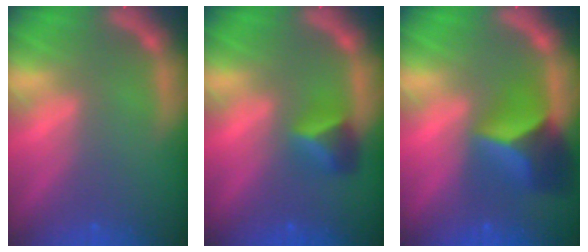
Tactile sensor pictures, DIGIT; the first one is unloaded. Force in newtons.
{"total": 2.9}
{"total": 6.4}